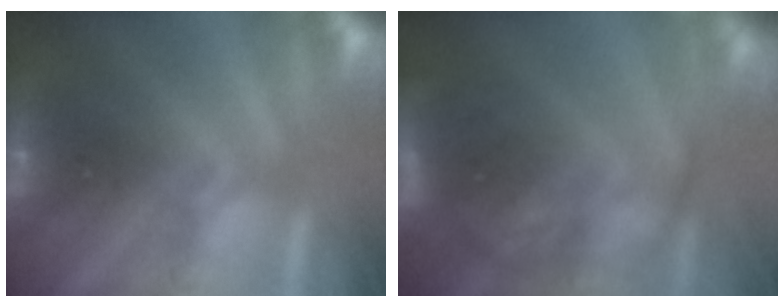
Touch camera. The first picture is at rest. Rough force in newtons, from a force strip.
{"total": 7.4}